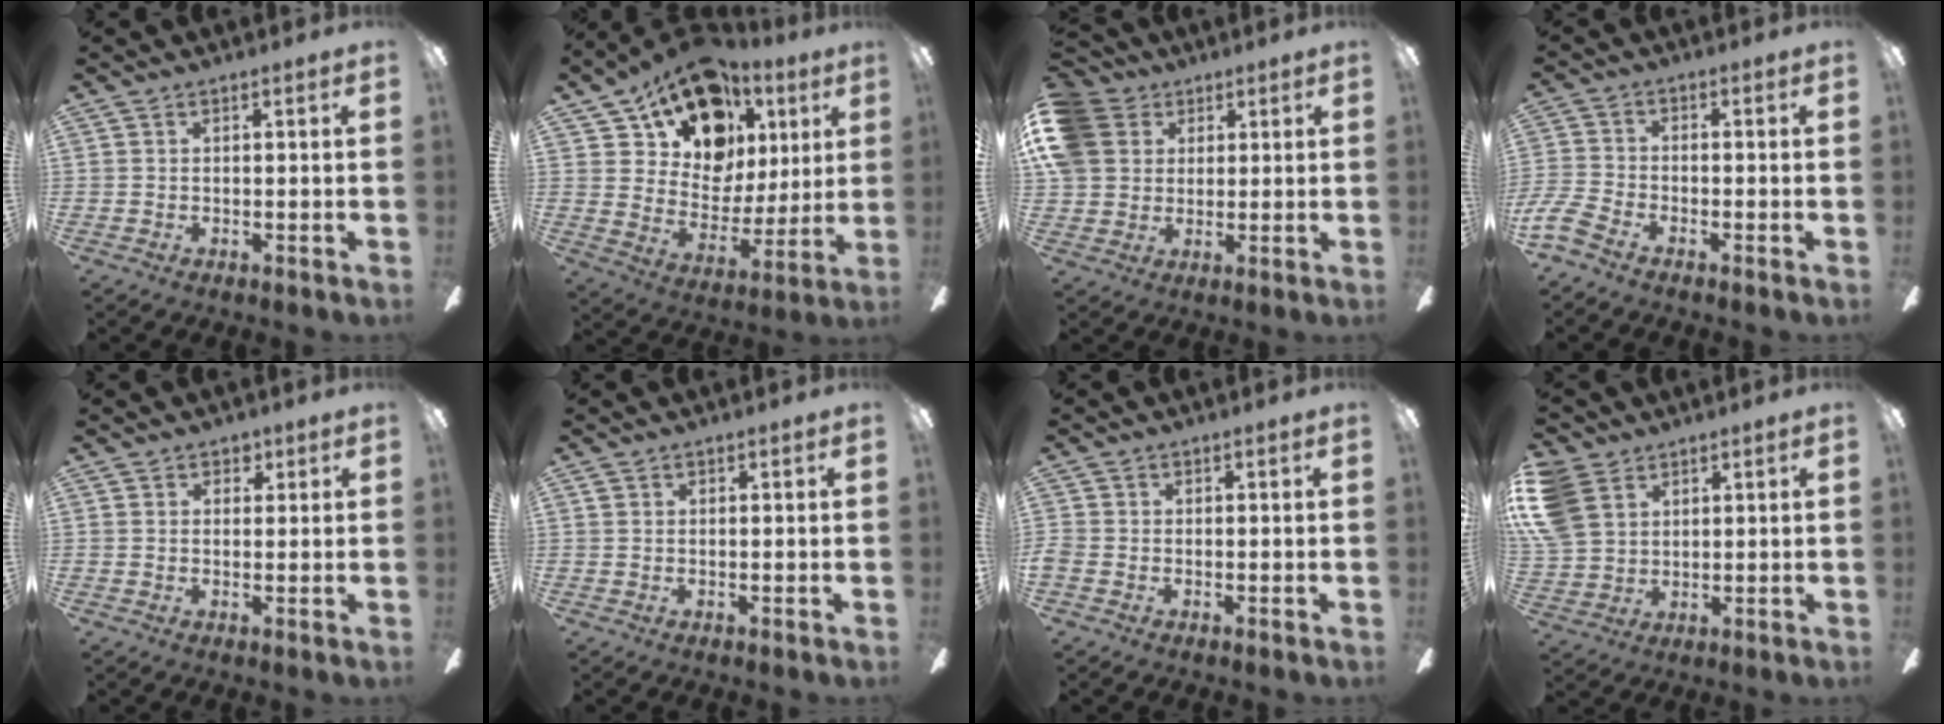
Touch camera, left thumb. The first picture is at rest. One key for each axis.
{"total": 20.0, "fx": 12.5, "fy": 13.0, "fz": 8.5, "tx": -0.157, "ty": -0.064, "tz": 0.239}
{"total": 11.8, "fx": 4.2, "fy": 10.0, "fz": 4.7, "tx": -0.119, "ty": -0.001, "tz": 0.085}
{"total": 5.8, "fx": -3.9, "fy": 2.6, "fz": 3.4, "tx": -0.081, "ty": 0.006, "tz": -0.073}
{"total": 2.4, "fx": 1.1, "fy": 2.0, "fz": 0.6, "tx": 0.010, "ty": -0.002, "tz": 0.016}
{"total": 0.6, "fx": 0.2, "fy": 0.6, "fz": 0.2, "tx": -0.002, "ty": 0.004, "tz": 0.002}
{"total": 1.4, "fx": -0.5, "fy": 1.2, "fz": 0.6, "tx": -0.011, "ty": 0.002, "tz": -0.009}
{"total": 11.3, "fx": 5.1, "fy": 8.5, "fz": 5.3, "tx": -0.138, "ty": -0.001, "tz": 0.100}